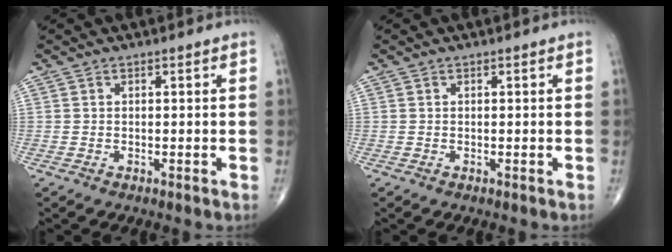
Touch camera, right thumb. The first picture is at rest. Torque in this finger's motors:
{"motor_torque": [-0.07, 0.02, 0.02, 0.02, 0.00]}